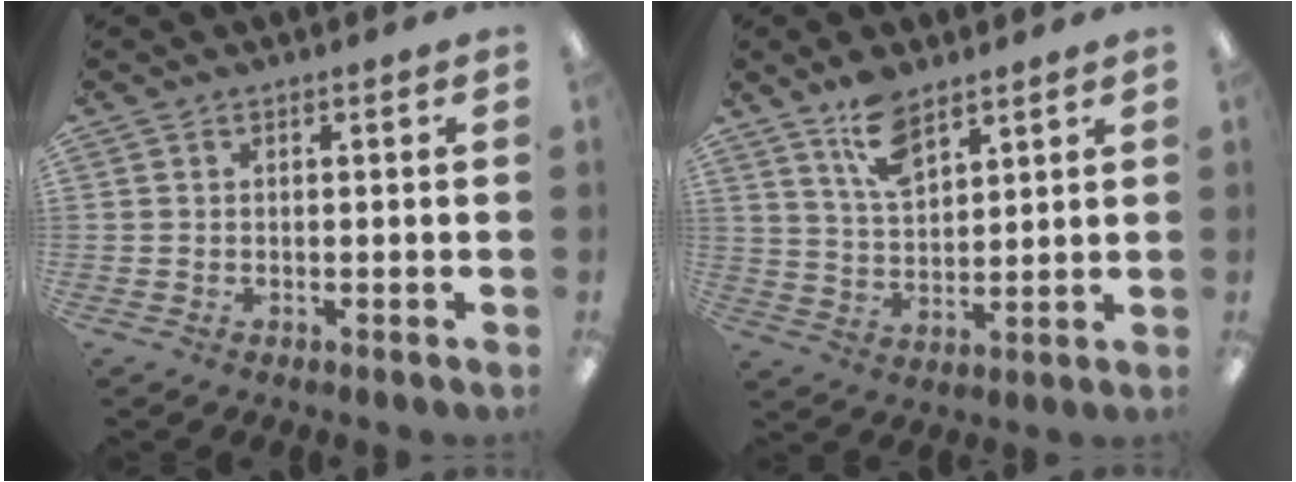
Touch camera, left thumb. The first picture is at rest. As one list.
[{"total": 10.1, "force": [7.1, 4.6, 5.5], "torque": [-0.103, -0.028, 0.129]}]